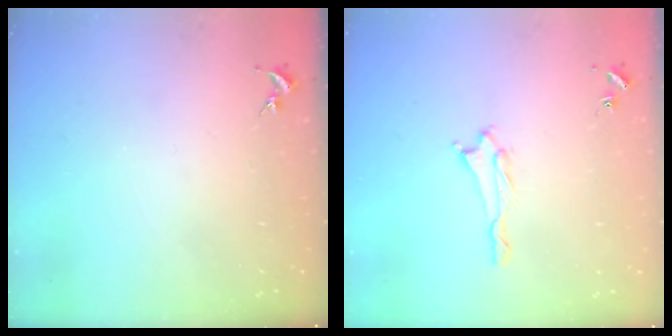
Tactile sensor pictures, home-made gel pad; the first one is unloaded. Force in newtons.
{"total": 1.3, "press": 1.3, "slide": 0.1}